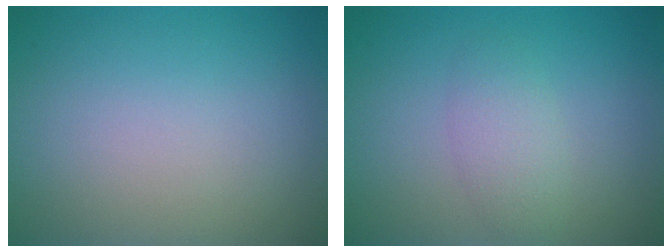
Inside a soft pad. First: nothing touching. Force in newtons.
{"total": 2.1, "press": 2.1, "slide": 0.1}